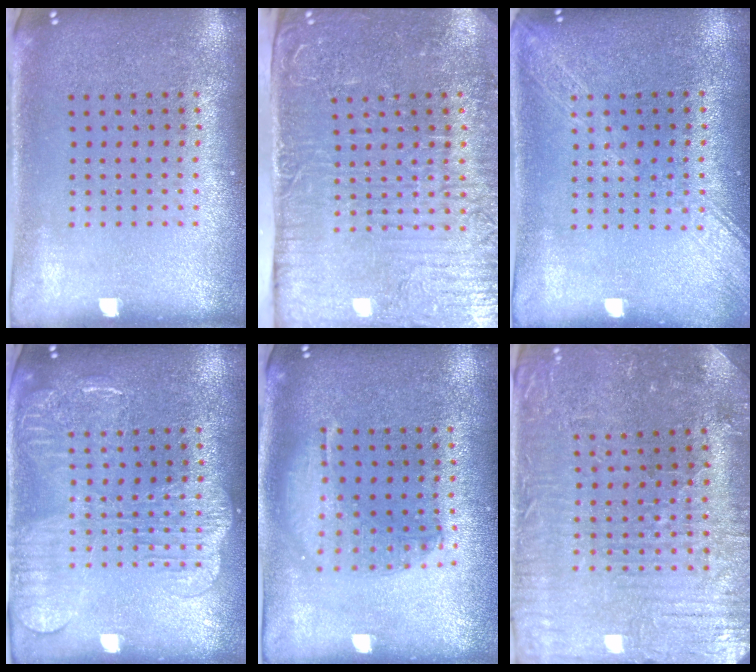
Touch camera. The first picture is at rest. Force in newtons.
{"total": 5.3, "press": 4.5, "slide": 2.9}
{"total": 1.6, "press": 1.6, "slide": 0.3}
{"total": 2.0, "press": 2.0, "slide": 0.4}
{"total": 1.3, "press": 1.2, "slide": 0.4}
{"total": 2.0, "press": 1.9, "slide": 0.4}